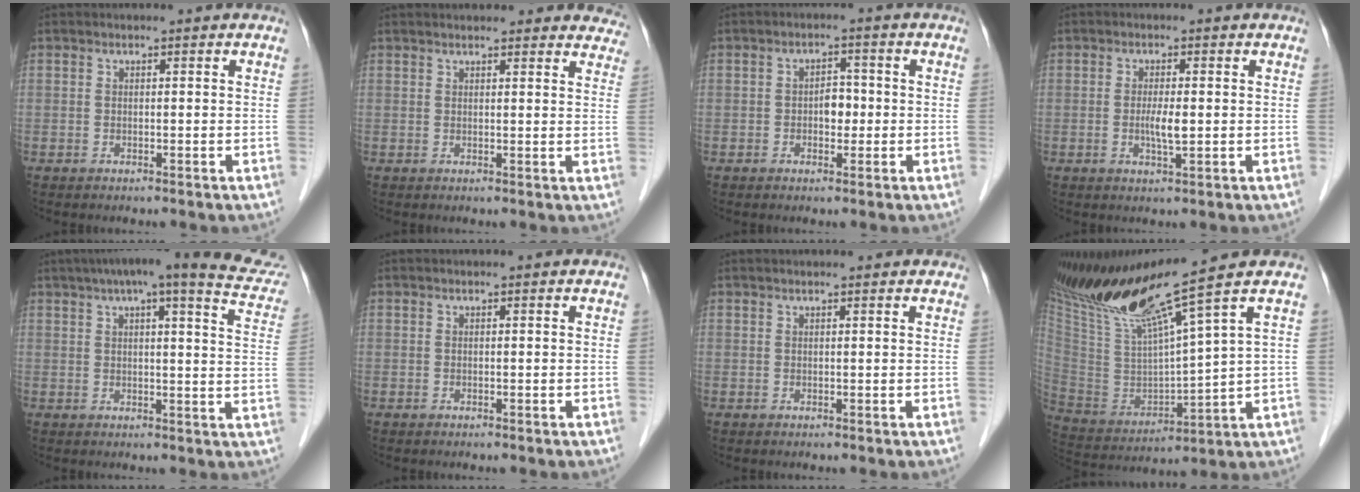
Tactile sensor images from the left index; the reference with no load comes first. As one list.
[{"total": 13.7, "force": [12.9, 3.3, 3.4], "torque": [-0.007, 0.011, 0.127]}, {"total": 2.9, "force": [-0.5, 1.8, 2.2], "torque": [-0.028, 0.008, -0.010]}, {"total": 2.9, "force": [-0.3, 0.4, 2.8], "torque": [-0.057, -0.003, -0.006]}, {"total": 22.0, "force": [17.7, 2.6, 12.8], "torque": [-0.177, 0.015, 0.201]}, {"total": 0.0}, {"total": 2.8, "force": [2.5, 0.4, 1.2], "torque": [-0.016, 0.022, 0.026]}, {"total": 16.7, "force": [12.5, -2.0, 10.9], "torque": [-0.201, -0.016, 0.240]}]